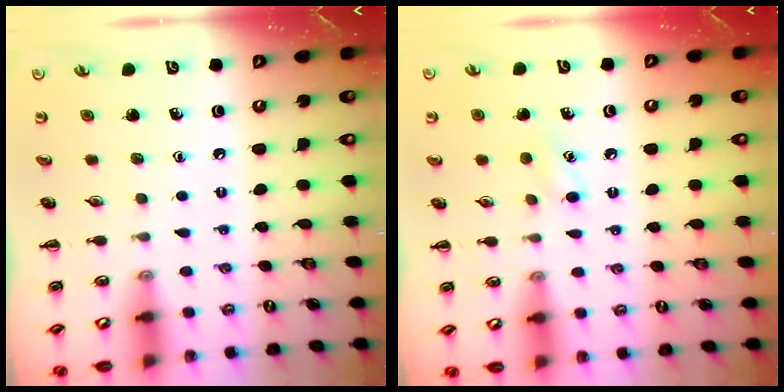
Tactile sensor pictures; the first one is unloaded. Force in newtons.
{"total": 3.2, "press": 3.0, "slide": 0.9}